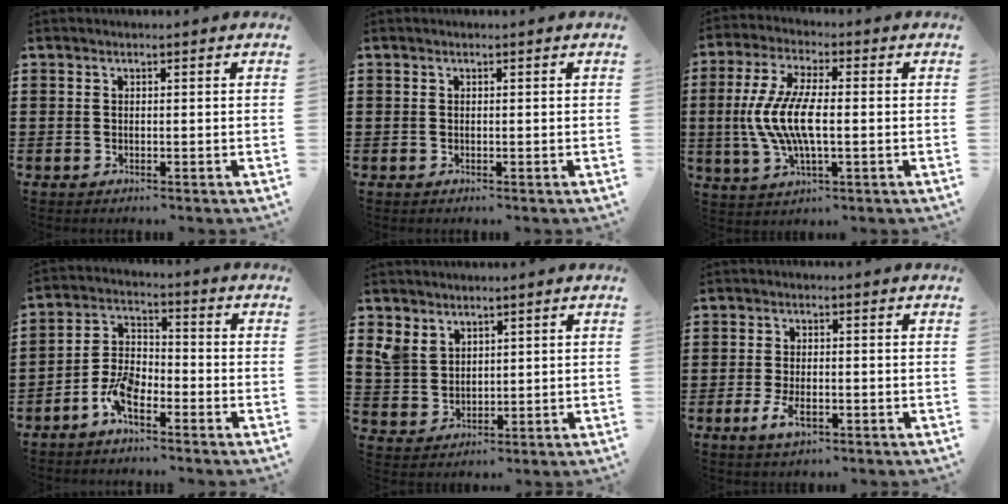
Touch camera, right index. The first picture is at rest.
{"total": 0.0}
{"total": 9.1, "force": [-0.9, 3.2, 8.5], "torque": [-0.198, -0.010, -0.026]}
{"total": 6.0, "force": [-3.9, 2.7, 3.6], "torque": [-0.096, 0.006, -0.081]}
{"total": 4.5, "force": [2.9, 3.4, 0.9], "torque": [-0.038, 0.010, 0.056]}
{"total": 3.6, "force": [-1.3, 1.7, 2.8], "torque": [-0.063, -0.003, -0.027]}